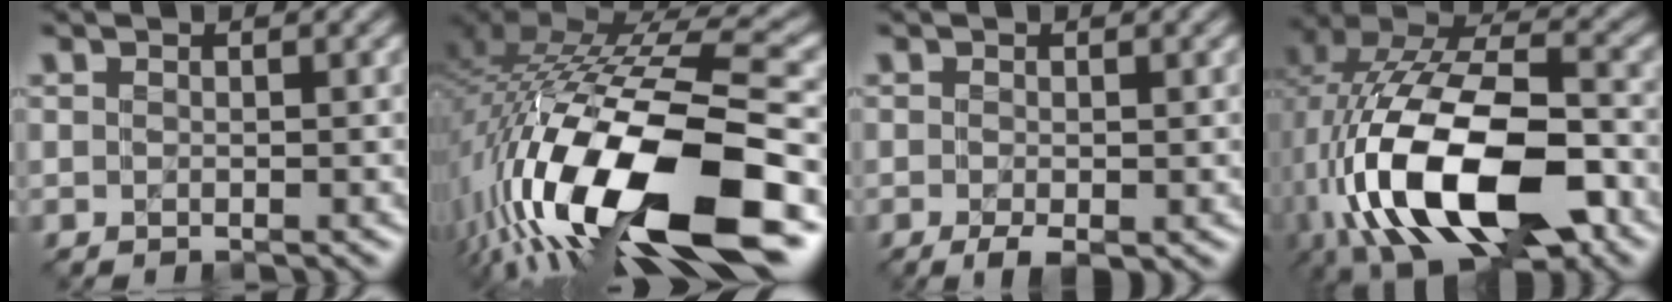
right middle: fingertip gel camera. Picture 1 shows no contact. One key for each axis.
{"total": 18.6, "fx": -6.3, "fy": 7.1, "fz": 15.9, "tx": -0.302, "ty": -0.011, "tz": -0.100}
{"total": 1.7, "fx": -0.7, "fy": 0.5, "fz": 1.5, "tx": -0.029, "ty": -0.005, "tz": -0.013}
{"total": 15.4, "fx": -4.7, "fy": 8.0, "fz": 12.3, "tx": -0.223, "ty": -0.005, "tz": -0.078}